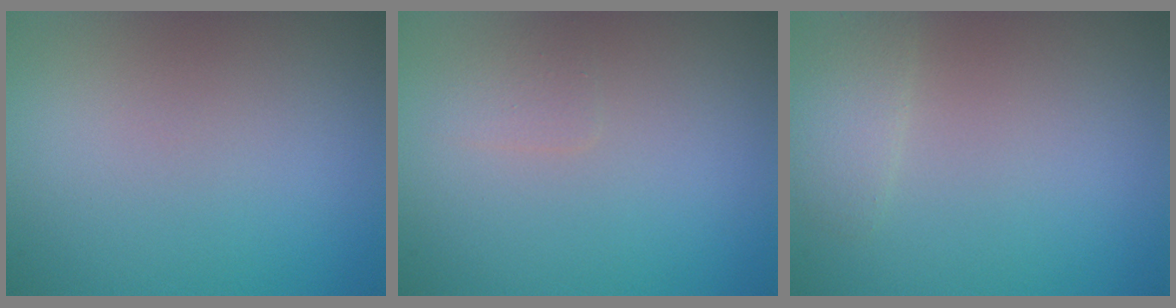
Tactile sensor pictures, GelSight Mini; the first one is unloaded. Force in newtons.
{"total": 1.0, "press": 1.0, "slide": 0.1}
{"total": 1.4, "press": 1.4, "slide": 0.1}